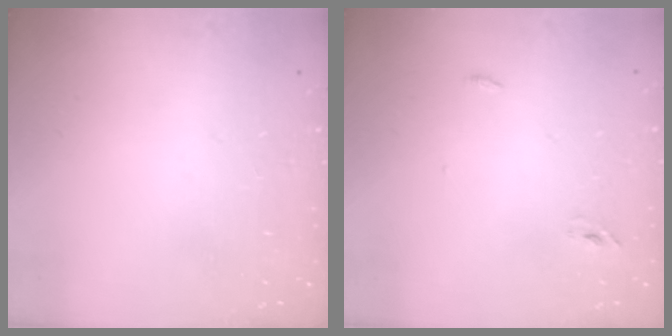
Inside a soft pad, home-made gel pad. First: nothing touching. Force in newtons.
{"total": 2.9, "press": 2.7, "slide": 1.0}